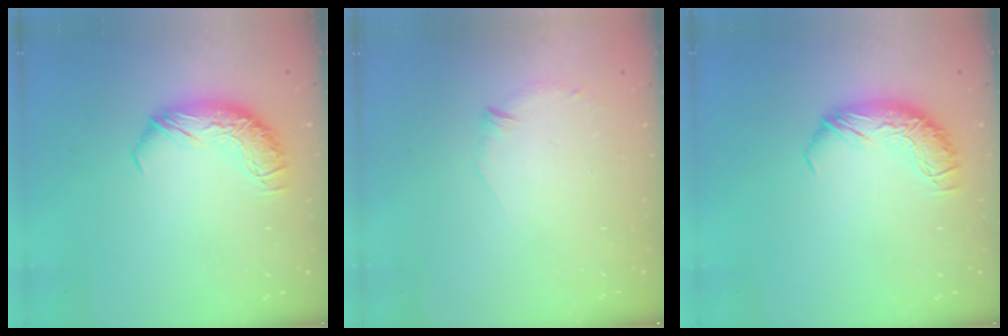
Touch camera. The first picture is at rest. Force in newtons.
{"total": 7.5, "press": 7.4, "slide": 0.7}
{"total": 0.0}